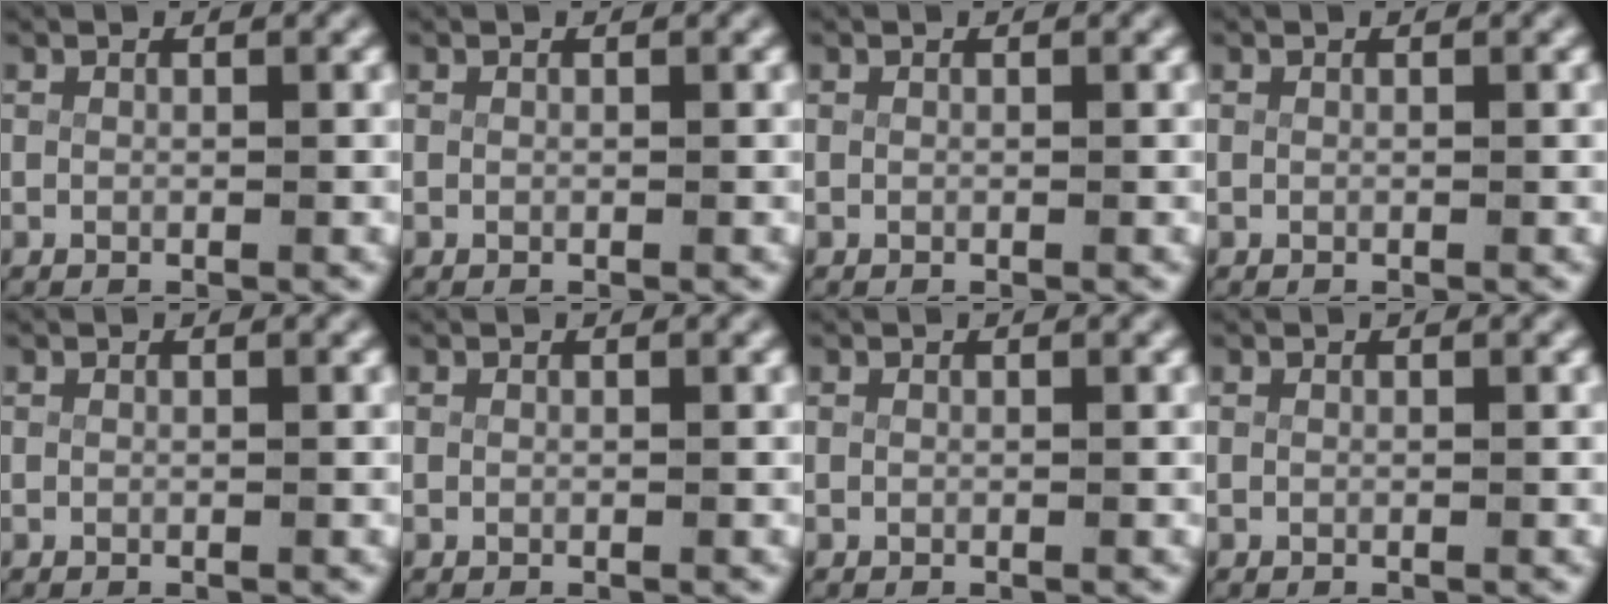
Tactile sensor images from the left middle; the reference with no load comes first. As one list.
[{"total": 0.0}, {"total": 0.0}, {"total": 0.0}, {"total": 0.0}, {"total": 0.0}, {"total": 0.0}, {"total": 0.0}]